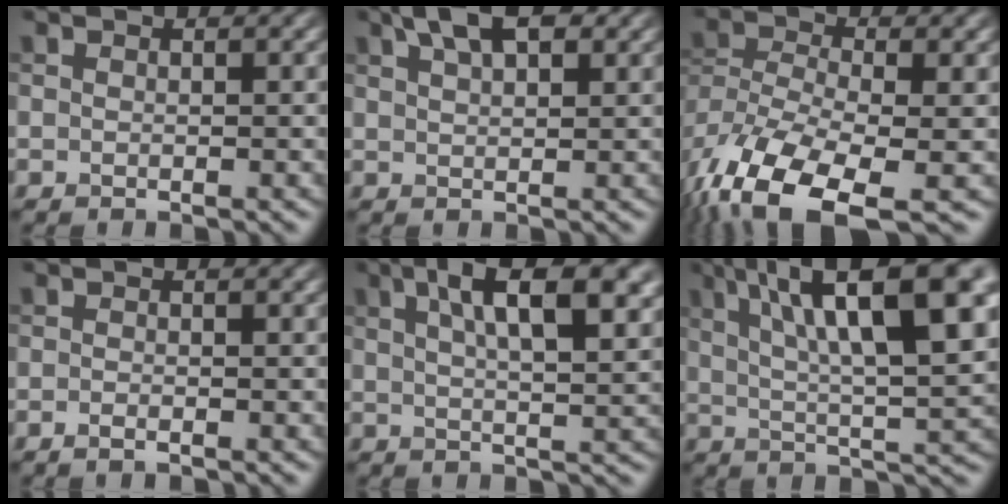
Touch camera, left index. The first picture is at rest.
{"total": 4.9, "force": [3.0, 1.9, 3.4], "torque": [-0.052, 0.012, 0.050]}
{"total": 12.7, "force": [-7.9, 5.5, 8.3], "torque": [-0.189, -0.032, -0.123]}
{"total": 0.9, "force": [-0.5, 0.2, 0.7], "torque": [-0.011, -0.002, -0.009]}
{"total": 9.7, "force": [4.0, 3.3, 8.2], "torque": [-0.101, 0.020, 0.055]}
{"total": 14.6, "force": [6.4, 3.8, 12.6], "torque": [-0.195, 0.018, 0.106]}